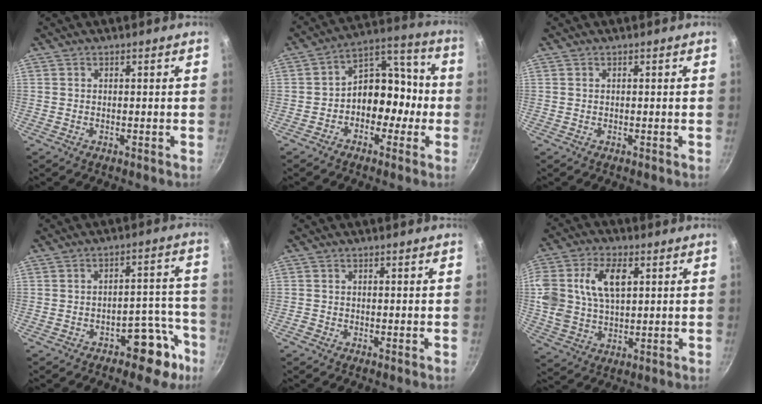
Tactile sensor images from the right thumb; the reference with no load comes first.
{"total": 12.4, "force": [-2.0, 8.6, 8.8], "torque": [-0.086, 0.050, -0.045]}
{"total": 0.0}
{"total": 9.6, "force": [-5.9, 4.7, 5.9], "torque": [-0.042, 0.062, -0.080]}
{"total": 0.9, "force": [-0.6, 0.5, 0.5], "torque": [-0.006, -0.001, -0.015]}
{"total": 14.0, "force": [3.5, 8.4, 10.6], "torque": [-0.208, 0.005, 0.070]}